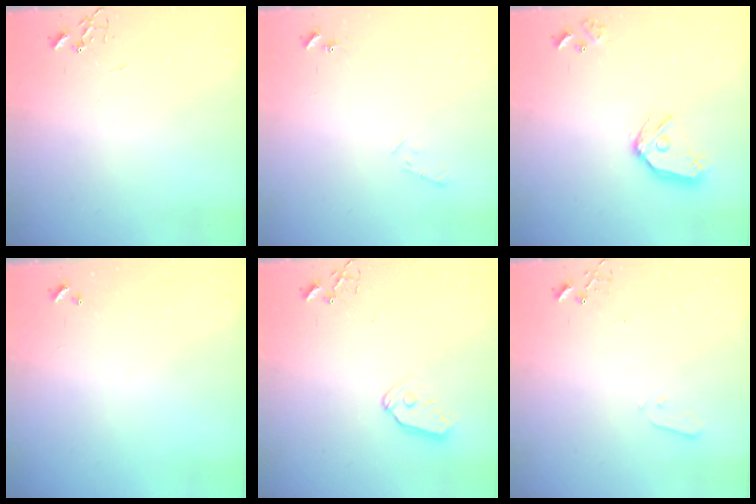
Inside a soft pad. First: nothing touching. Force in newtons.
{"total": 5.3, "press": 5.2, "slide": 0.9}
{"total": 12.3, "press": 12.2, "slide": 1.5}
{"total": 0.0}
{"total": 7.7, "press": 7.7, "slide": 0.4}
{"total": 1.9, "press": 1.9, "slide": 0.4}